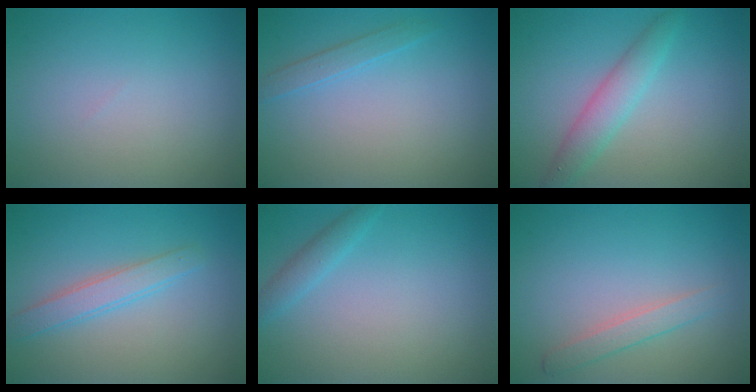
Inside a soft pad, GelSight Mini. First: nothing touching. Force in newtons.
{"total": 1.3, "press": 1.3, "slide": 0.1}
{"total": 2.9, "press": 2.9, "slide": 0.0}
{"total": 2.4, "press": 2.4, "slide": 0.1}
{"total": 1.5, "press": 1.5, "slide": 0.1}
{"total": 1.7, "press": 1.7, "slide": 0.1}